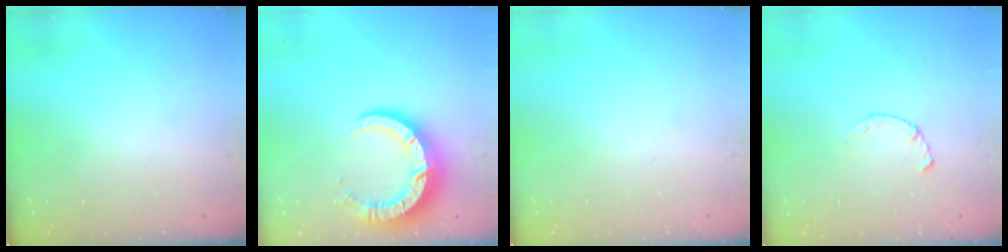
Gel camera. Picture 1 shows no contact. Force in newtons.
{"total": 11.8, "press": 11.7, "slide": 1.3}
{"total": 0.0}
{"total": 2.4, "press": 2.3, "slide": 0.4}